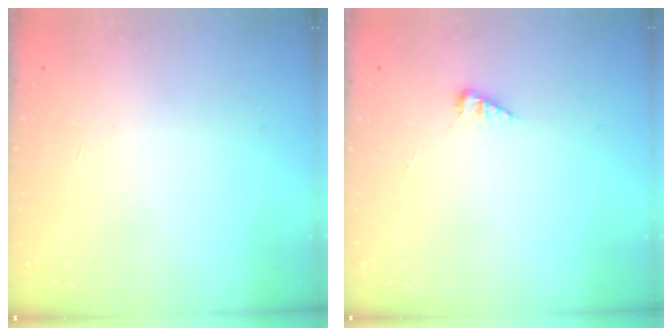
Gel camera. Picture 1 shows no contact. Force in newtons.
{"total": 2.4, "press": 2.4, "slide": 0.4}